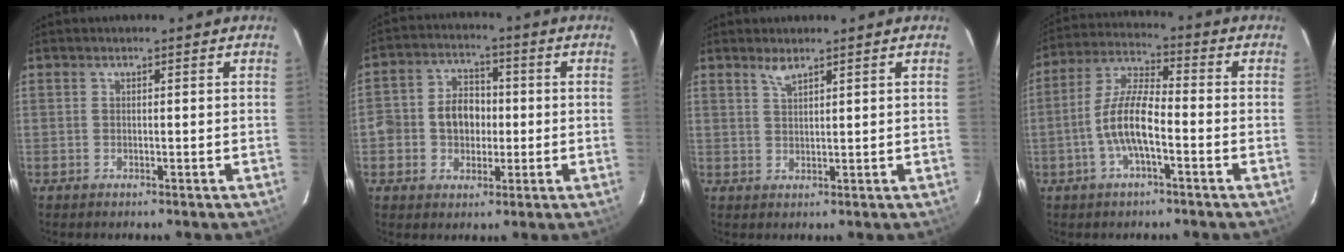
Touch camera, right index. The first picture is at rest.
{"total": 8.4, "force": [-0.9, 6.9, 4.8], "torque": [-0.098, 0.025, -0.012]}
{"total": 2.1, "force": [1.7, 0.4, 1.2], "torque": [-0.023, 0.001, 0.033]}
{"total": 9.4, "force": [-3.1, 2.6, 8.5], "torque": [-0.182, 0.008, -0.061]}